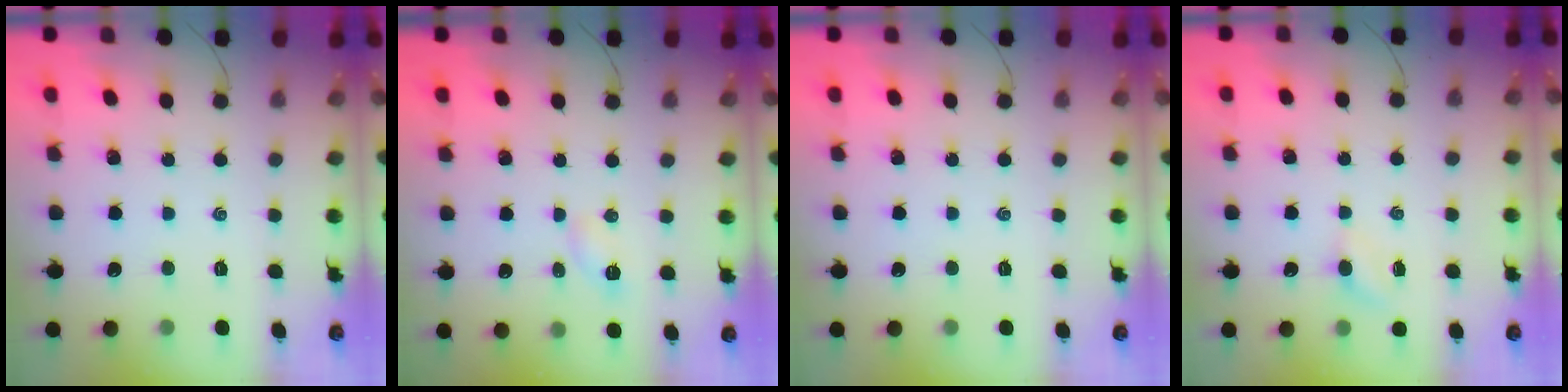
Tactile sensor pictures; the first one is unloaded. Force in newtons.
{"total": 4.2, "press": 4.0, "slide": 1.1}
{"total": 0.0}
{"total": 3.0, "press": 2.8, "slide": 0.9}